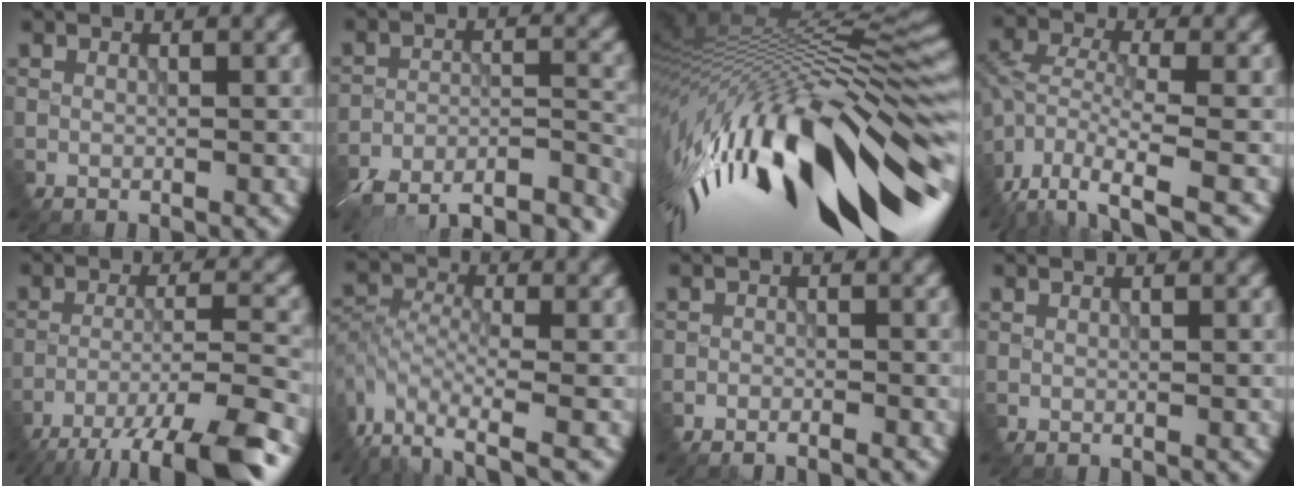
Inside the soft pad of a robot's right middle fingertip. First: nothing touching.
{"total": 19.6, "force": [-18.8, 4.3, 3.3], "torque": [-0.041, -0.006, -0.219]}
{"total": 16.8, "force": [-4.9, 5.8, 15.0], "torque": [-0.287, -0.020, -0.064]}
{"total": 7.5, "force": [-5.6, 2.1, 4.6], "torque": [-0.121, -0.014, -0.090]}
{"total": 11.3, "force": [-9.4, 1.0, 6.2], "torque": [-0.112, -0.013, -0.125]}
{"total": 6.2, "force": [-4.7, 2.3, 3.3], "torque": [-0.091, -0.012, -0.076]}
{"total": 2.6, "force": [-2.5, -0.6, -0.4], "torque": [-0.006, 0.005, -0.027]}
{"total": 0.0}